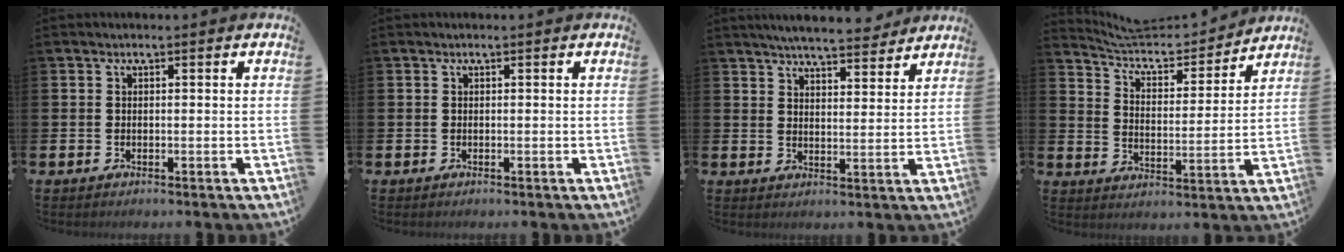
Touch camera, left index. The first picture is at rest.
{"total": 0.0}
{"total": 6.0, "force": [5.8, 0.7, 1.3], "torque": [-0.029, -0.033, 0.101]}
{"total": 6.6, "force": [6.2, 1.9, 1.1], "torque": [-0.050, -0.058, 0.102]}